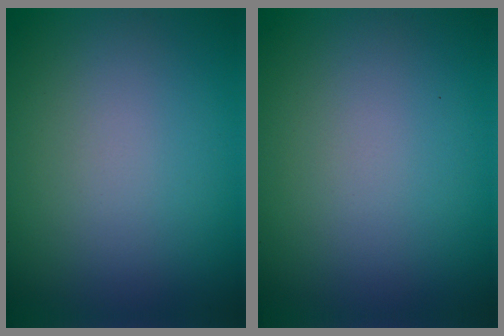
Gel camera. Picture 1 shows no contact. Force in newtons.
{"total": 0.0}